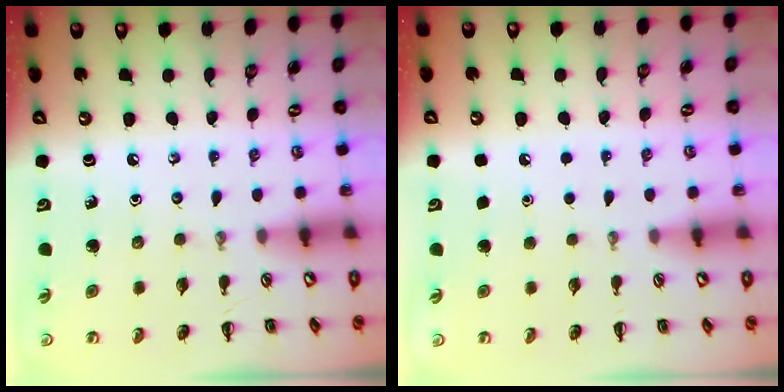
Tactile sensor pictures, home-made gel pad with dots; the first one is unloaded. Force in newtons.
{"total": 1.8, "press": 1.8, "slide": 0.1}